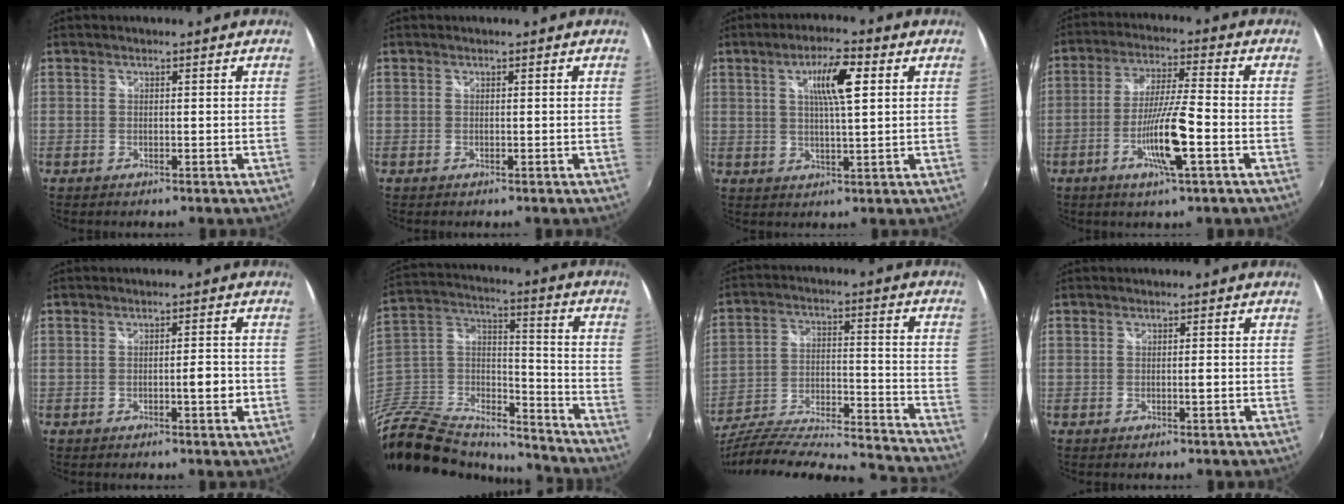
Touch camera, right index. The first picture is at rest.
{"total": 0.0}
{"total": 7.9, "force": [2.6, 1.4, 7.3], "torque": [-0.121, 0.007, 0.043]}
{"total": 10.1, "force": [-3.7, 0.2, 9.4], "torque": [-0.183, -0.003, -0.068]}
{"total": 2.9, "force": [-0.7, 0.4, 2.8], "torque": [-0.043, 0.004, -0.009]}
{"total": 25.9, "force": [-20.4, 11.5, 11.0], "torque": [-0.254, 0.034, -0.335]}
{"total": 28.3, "force": [-24.9, 2.8, 13.3], "torque": [-0.213, -0.051, -0.365]}
{"total": 0.9, "force": [-0.2, 0.0, 0.8], "torque": [-0.015, 0.004, -0.002]}